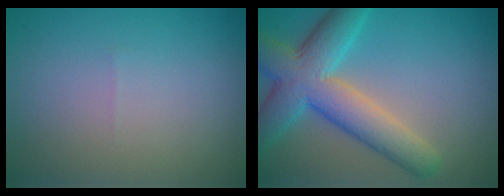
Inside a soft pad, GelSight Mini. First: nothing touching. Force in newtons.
{"total": 7.7, "press": 7.7, "slide": 0.2}